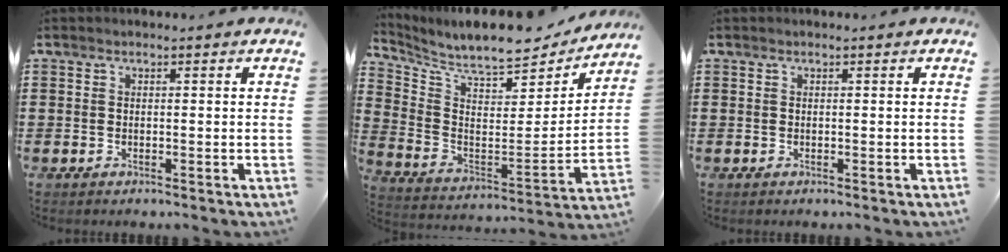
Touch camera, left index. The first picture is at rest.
{"total": 8.0, "force": [7.5, 0.9, 2.8], "torque": [-0.091, -0.063, 0.125]}
{"total": 0.0}